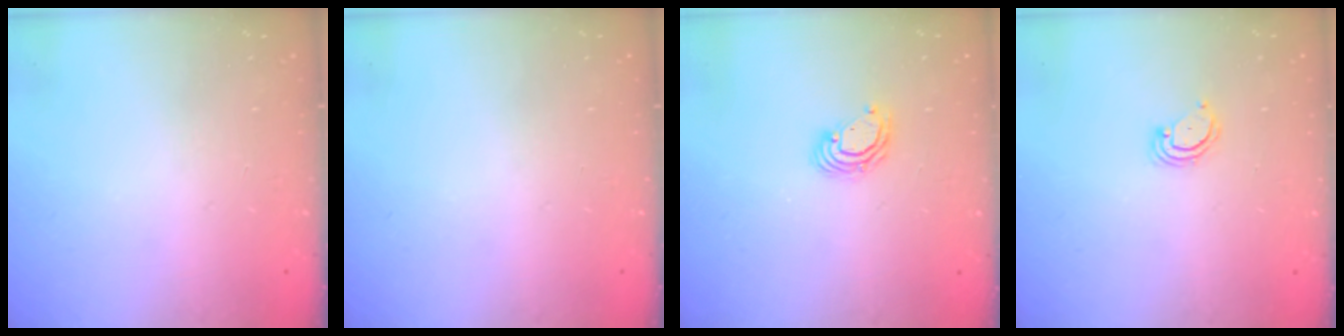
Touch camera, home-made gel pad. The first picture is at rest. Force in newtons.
{"total": 0.0}
{"total": 5.1, "press": 5.1, "slide": 0.2}
{"total": 3.3, "press": 3.3, "slide": 0.3}